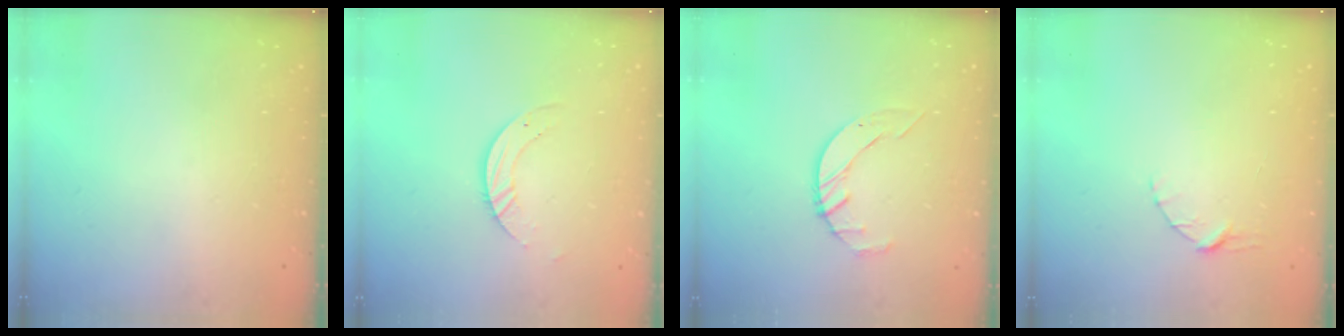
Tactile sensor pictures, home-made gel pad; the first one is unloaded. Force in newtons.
{"total": 3.8, "press": 3.8, "slide": 0.2}
{"total": 3.4, "press": 3.3, "slide": 0.5}
{"total": 3.8, "press": 3.8, "slide": 0.4}